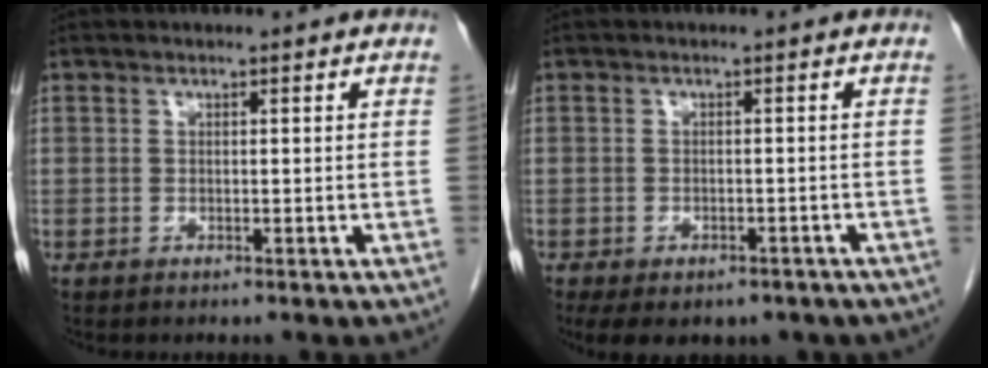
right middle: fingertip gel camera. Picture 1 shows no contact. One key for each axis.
{"total": 11.4, "fx": -8.0, "fy": 6.1, "fz": 5.4, "tx": -0.100, "ty": -0.005, "tz": -0.092}